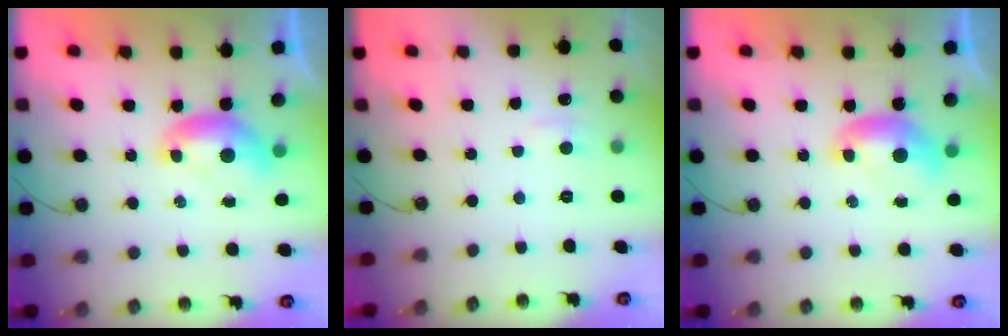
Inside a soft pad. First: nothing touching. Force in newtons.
{"total": 2.9, "press": 2.8, "slide": 0.5}
{"total": 0.0}